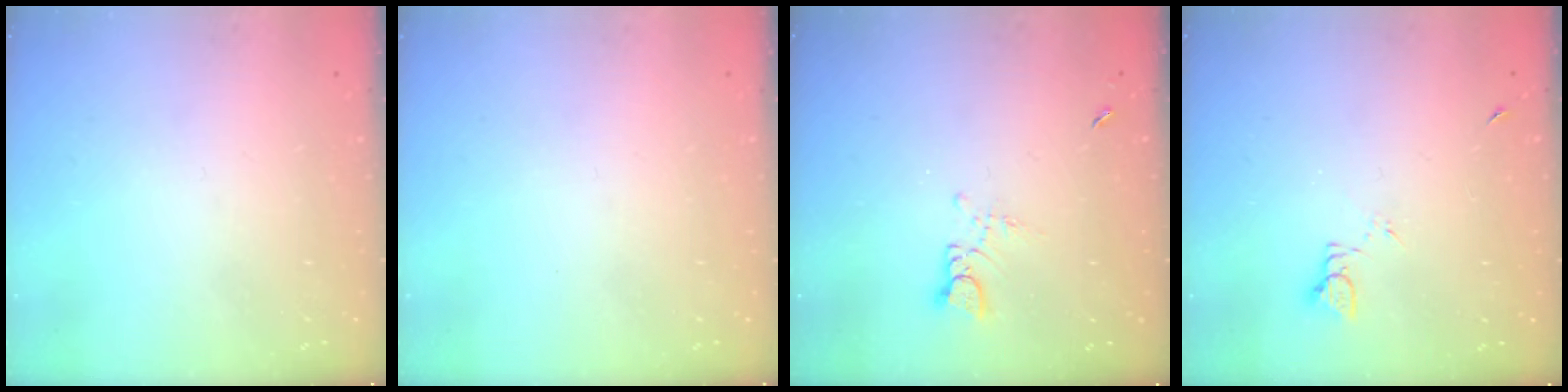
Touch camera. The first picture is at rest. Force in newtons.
{"total": 0.0}
{"total": 3.1, "press": 3.1, "slide": 0.2}
{"total": 2.4, "press": 2.4, "slide": 0.3}